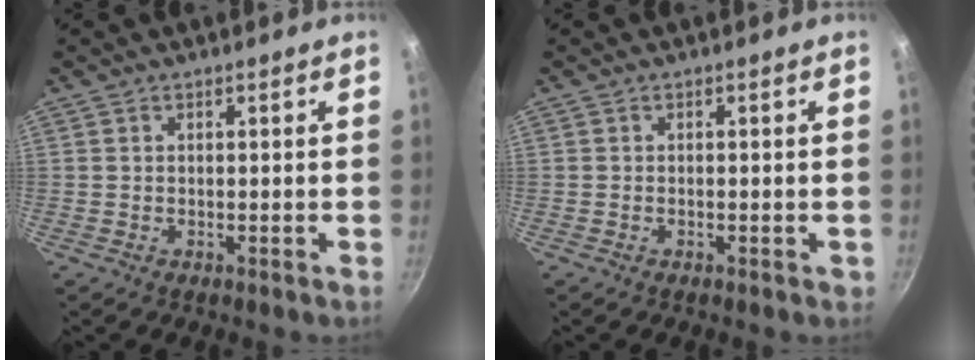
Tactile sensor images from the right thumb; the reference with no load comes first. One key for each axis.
{"total": 0.6, "fx": -0.2, "fy": 0.3, "fz": 0.4, "tx": -0.004, "ty": 0.002, "tz": -0.002}